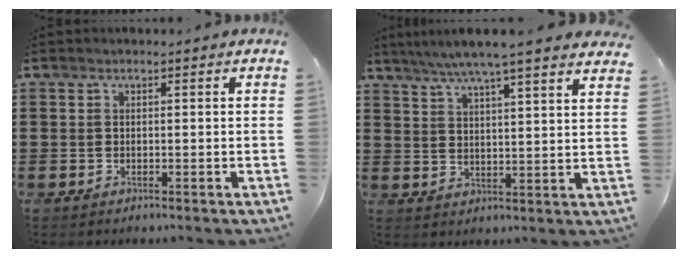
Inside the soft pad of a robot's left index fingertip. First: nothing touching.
{"total": 5.9, "force": [5.1, -0.5, 2.9], "torque": [-0.073, -0.019, 0.088]}